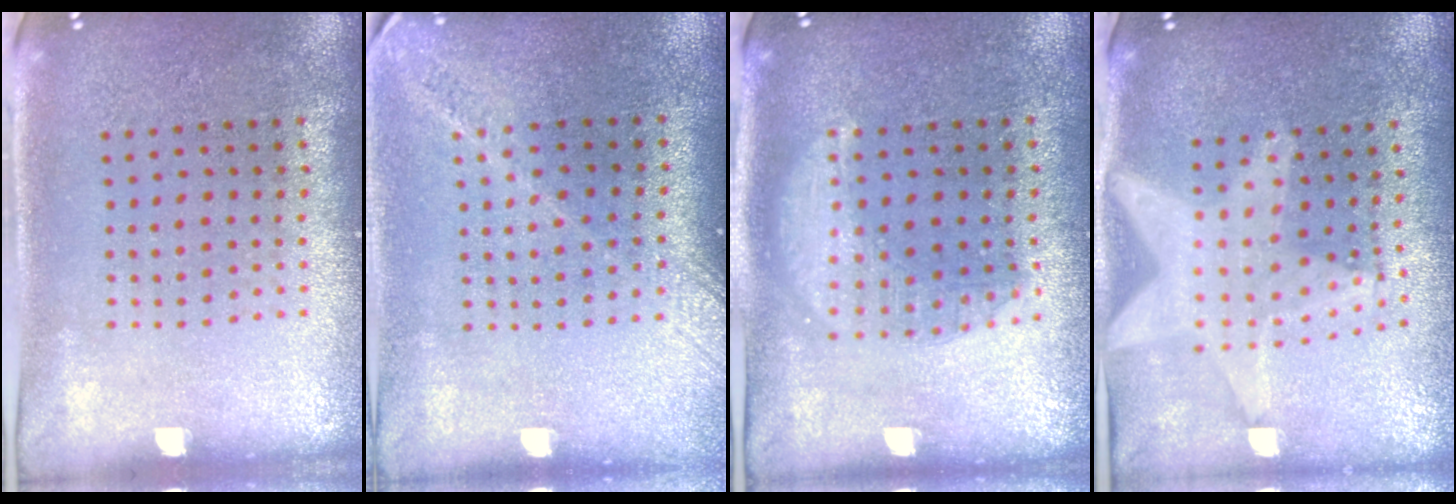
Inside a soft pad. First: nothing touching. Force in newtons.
{"total": 1.7, "press": 1.3, "slide": 1.1}
{"total": 1.4, "press": 1.4, "slide": 0.1}
{"total": 2.2, "press": 1.8, "slide": 1.2}